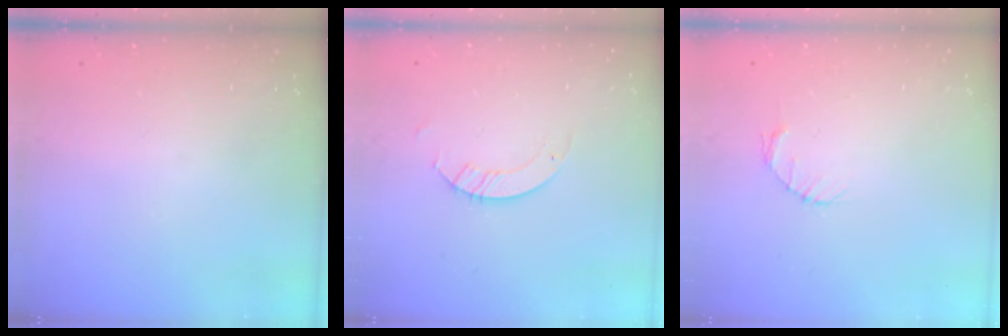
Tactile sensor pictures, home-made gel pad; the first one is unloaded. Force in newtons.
{"total": 3.2, "press": 3.2, "slide": 0.2}
{"total": 2.7, "press": 2.7, "slide": 0.4}